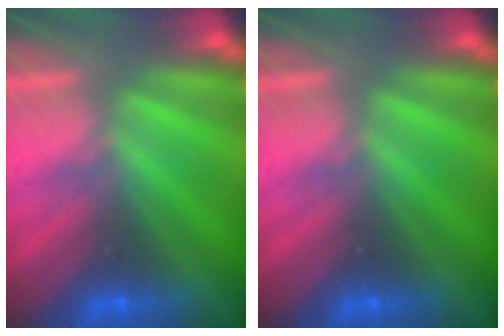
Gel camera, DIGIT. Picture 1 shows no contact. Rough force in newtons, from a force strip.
{"total": 0.0}